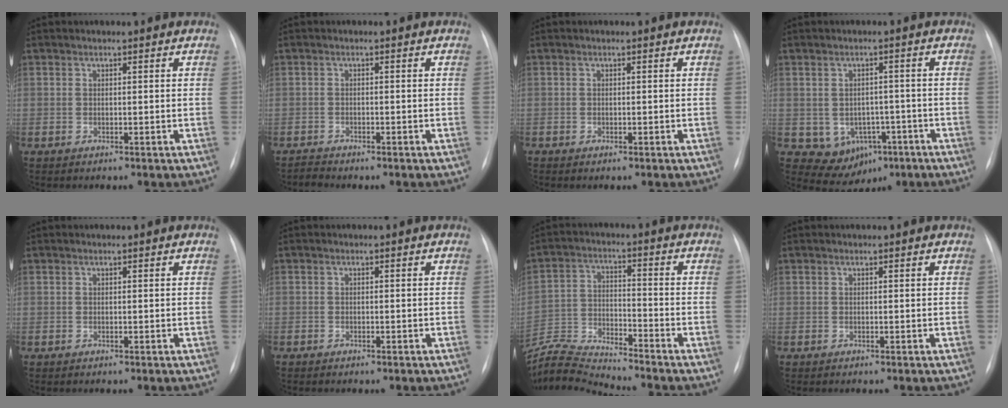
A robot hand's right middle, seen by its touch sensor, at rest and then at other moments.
{"total": 1.0, "force": [-1.0, -0.1, -0.3], "torque": [0.007, -0.004, -0.020]}
{"total": 0.0}
{"total": 6.8, "force": [-2.6, 5.5, 3.1], "torque": [-0.043, 0.015, -0.022]}
{"total": 0.0}
{"total": 0.8, "force": [-0.6, 0.5, 0.2], "torque": [-0.002, 0.002, -0.007]}
{"total": 10.1, "force": [-9.9, -1.5, 0.8], "torque": [-0.021, 0.005, -0.191]}
{"total": 0.0}